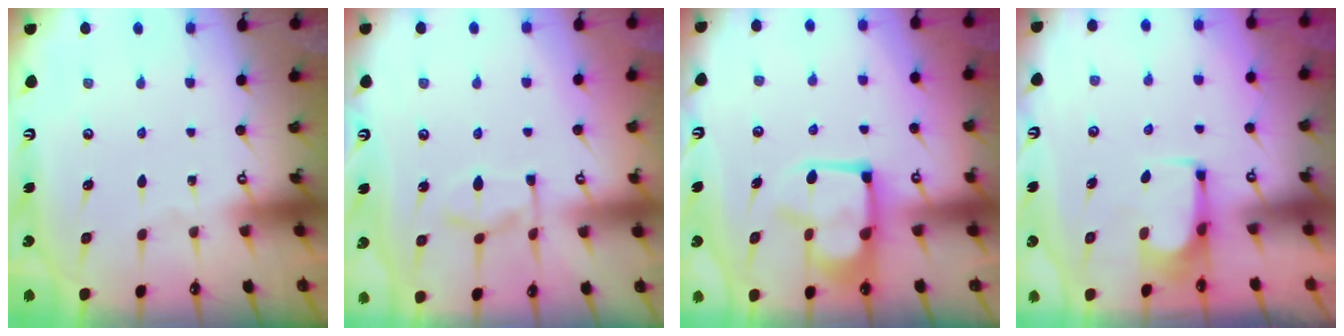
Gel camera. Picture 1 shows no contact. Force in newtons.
{"total": 3.4, "press": 3.3, "slide": 1.0}
{"total": 9.5, "press": 9.4, "slide": 1.1}
{"total": 3.6, "press": 3.6, "slide": 0.7}